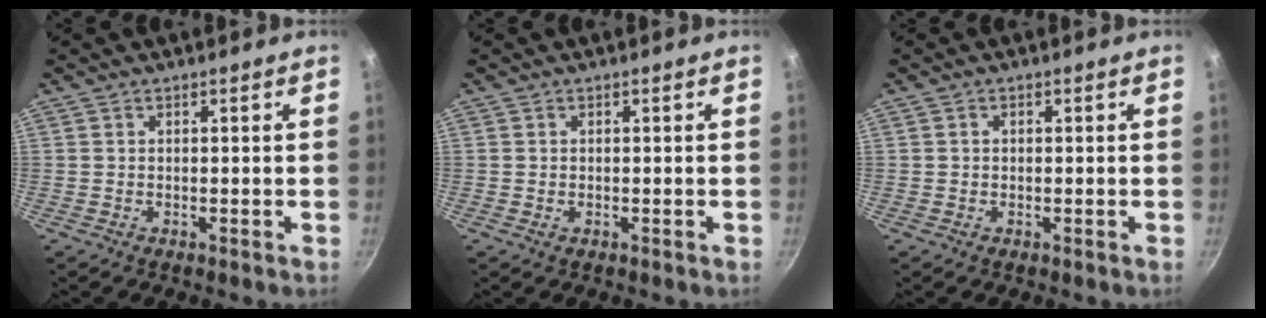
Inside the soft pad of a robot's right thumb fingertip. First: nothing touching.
{"total": 0.0}
{"total": 0.6, "force": [0.0, 0.6, 0.3], "torque": [-0.004, 0.004, 0.000]}